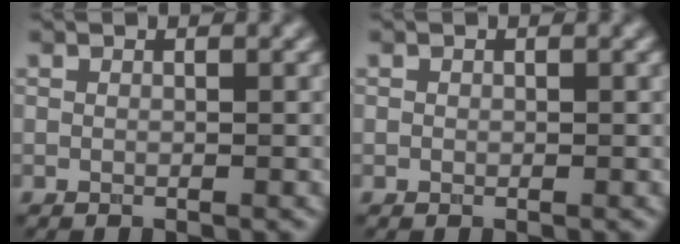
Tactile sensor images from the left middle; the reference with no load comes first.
{"total": 0.0}